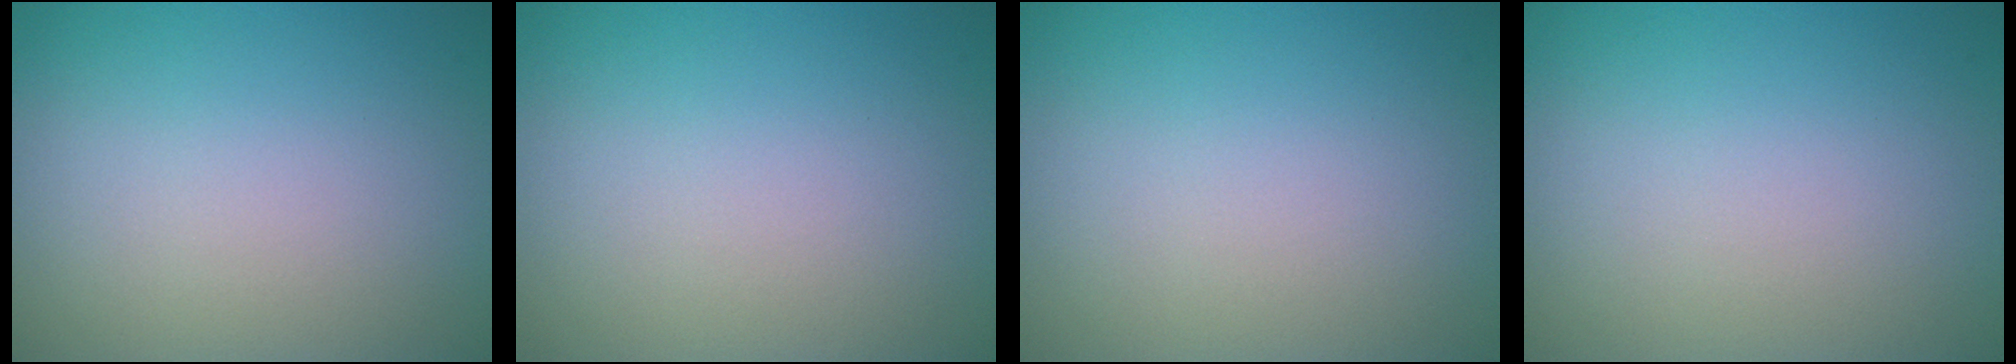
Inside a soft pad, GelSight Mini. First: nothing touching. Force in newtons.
{"total": 0.0}
{"total": 0.0}
{"total": 0.0}